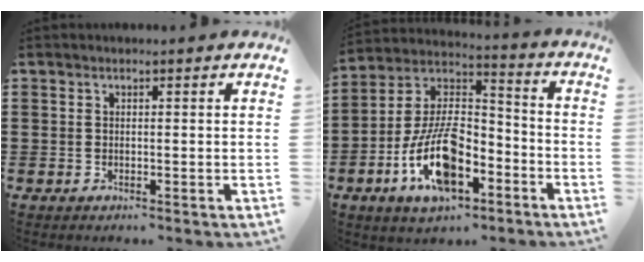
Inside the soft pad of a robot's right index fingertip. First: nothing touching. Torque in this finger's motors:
{"motor_torque": [2.14, 0.00, 1.05, 0.21]}